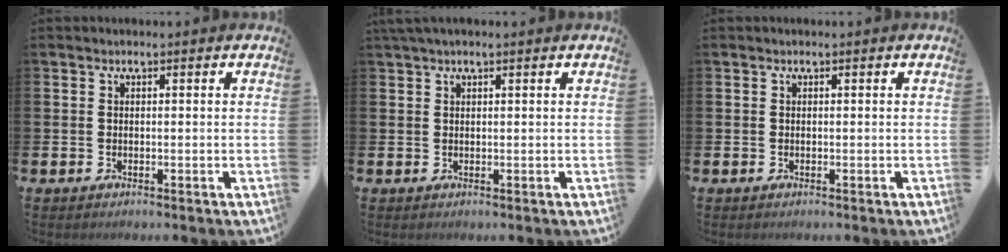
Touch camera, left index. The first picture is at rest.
{"total": 1.2, "force": [1.0, 0.1, 0.7], "torque": [-0.014, 0.003, 0.017]}
{"total": 0.0}